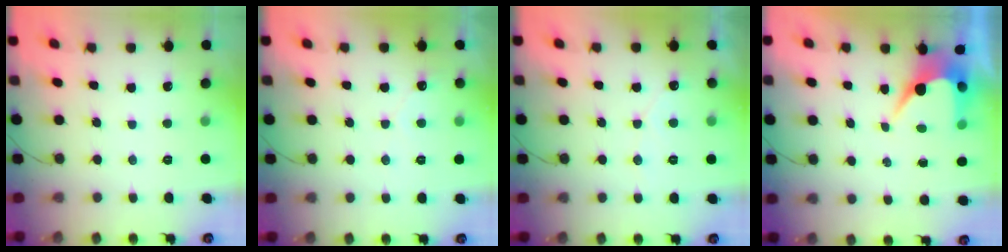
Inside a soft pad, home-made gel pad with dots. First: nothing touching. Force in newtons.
{"total": 2.2, "press": 2.2, "slide": 0.1}
{"total": 3.0, "press": 3.0, "slide": 0.1}
{"total": 6.5, "press": 6.5, "slide": 0.5}